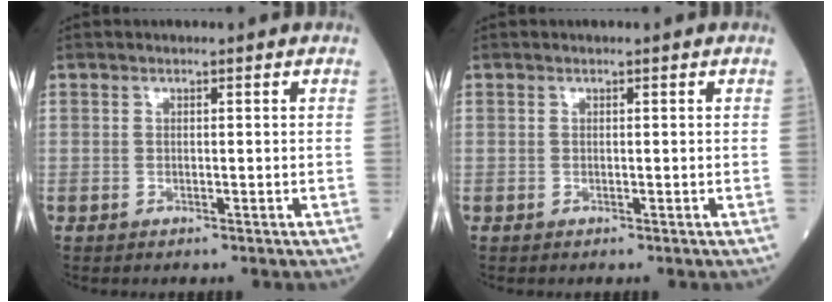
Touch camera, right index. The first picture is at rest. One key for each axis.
{"total": 0.0}